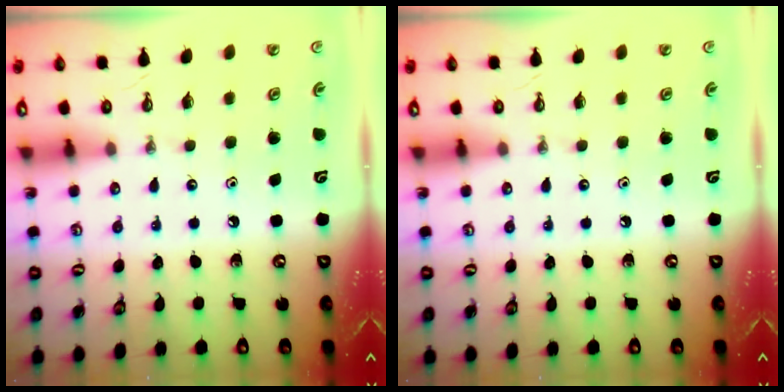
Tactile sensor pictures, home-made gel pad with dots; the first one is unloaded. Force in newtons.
{"total": 0.0}